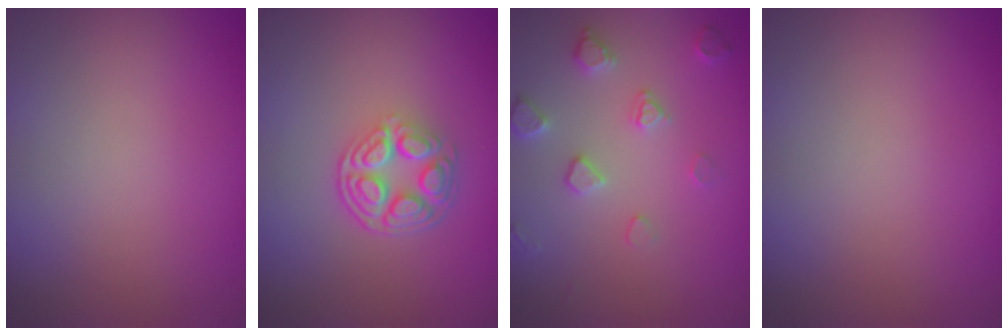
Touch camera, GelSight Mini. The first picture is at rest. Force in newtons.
{"total": 4.5, "press": 3.2, "slide": 3.1}
{"total": 2.9, "press": 2.8, "slide": 0.7}
{"total": 0.0}